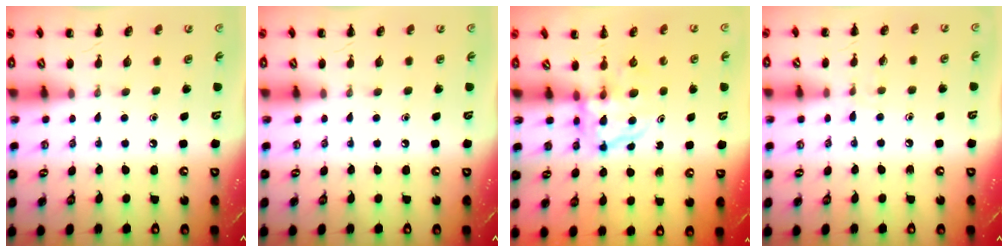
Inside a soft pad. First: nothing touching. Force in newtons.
{"total": 0.0}
{"total": 3.8, "press": 3.8, "slide": 0.5}
{"total": 4.7, "press": 4.2, "slide": 1.9}